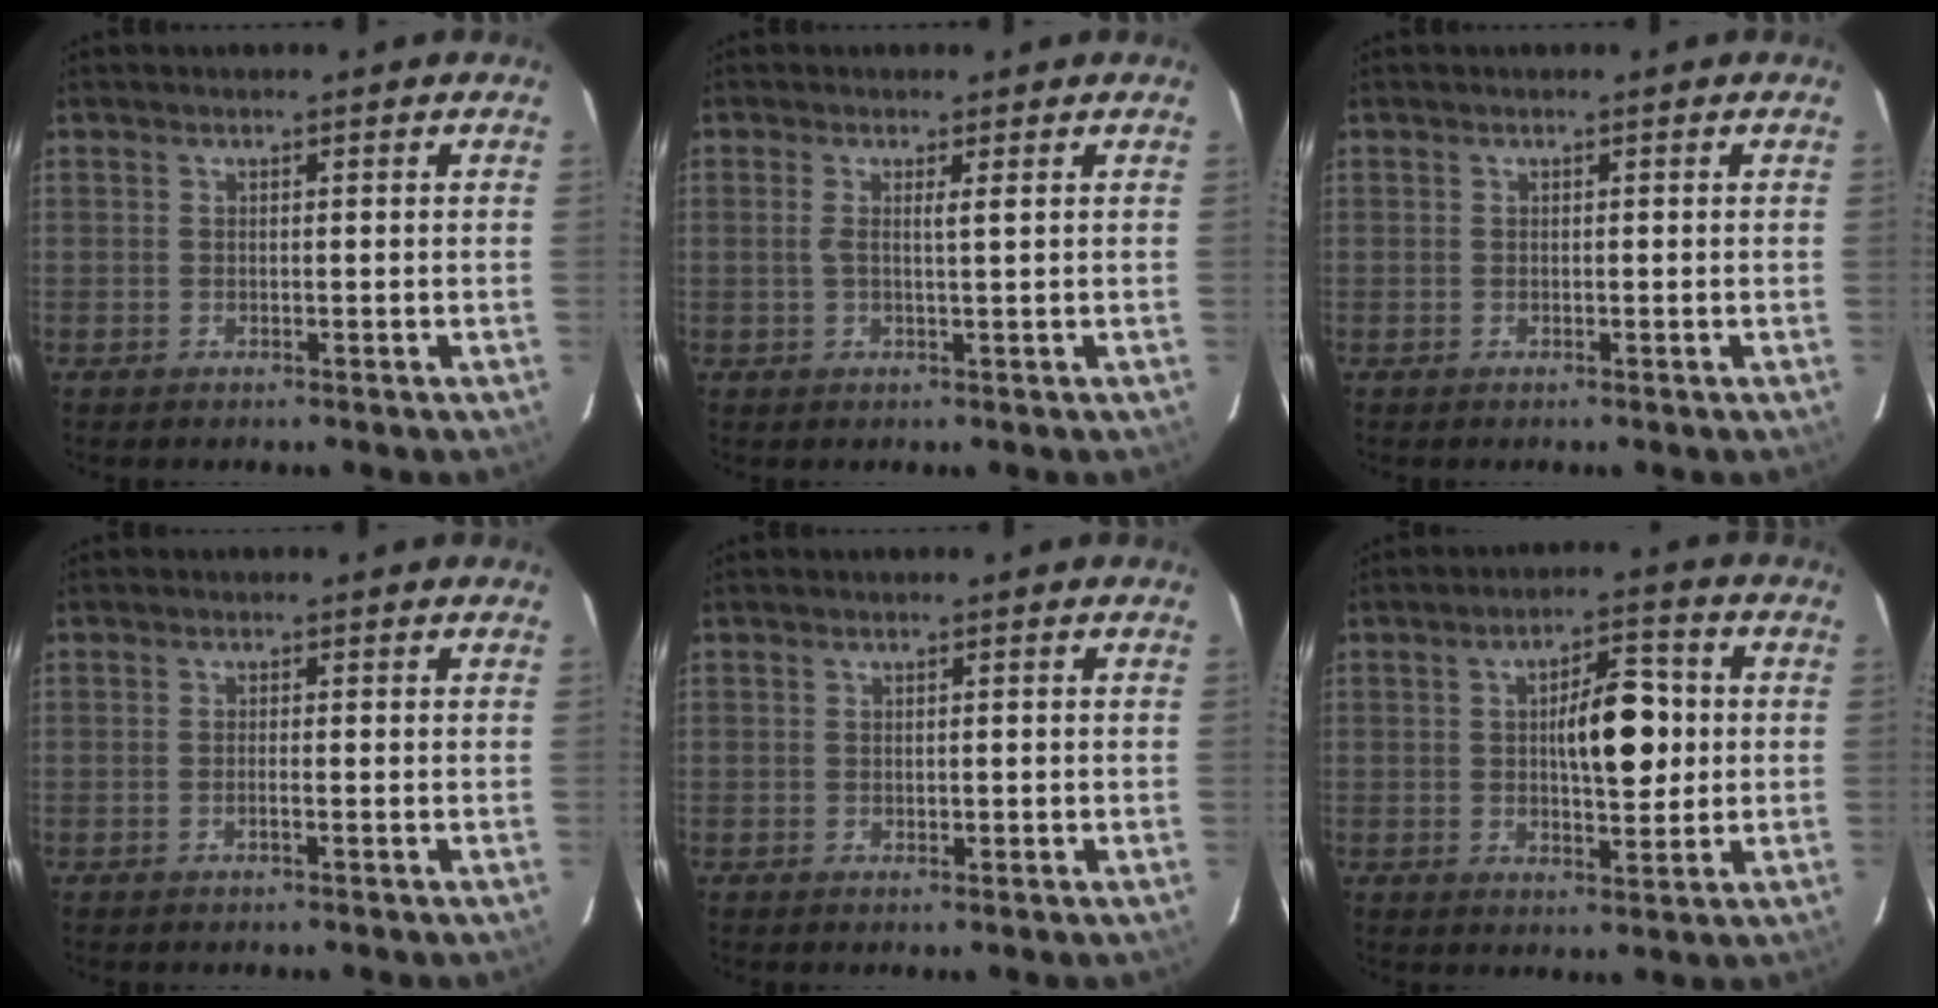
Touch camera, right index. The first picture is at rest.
{"total": 2.0, "force": [0.6, -0.3, 1.9], "torque": [-0.040, 0.003, 0.009]}
{"total": 0.0}
{"total": 0.9, "force": [-0.4, 0.0, 0.8], "torque": [-0.016, 0.001, -0.007]}
{"total": 0.9, "force": [-0.1, 0.5, 0.8], "torque": [-0.012, 0.000, 0.000]}
{"total": 9.2, "force": [0.8, 3.3, 8.5], "torque": [-0.133, 0.014, 0.016]}